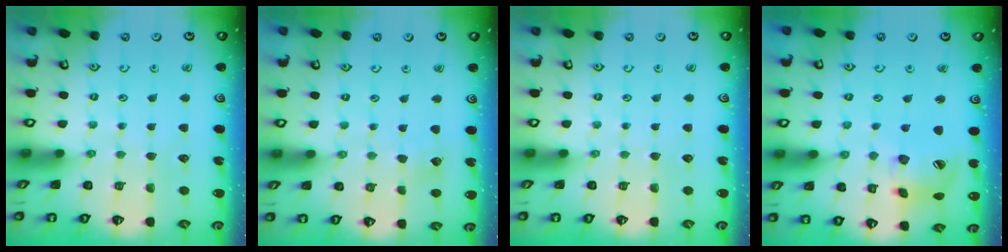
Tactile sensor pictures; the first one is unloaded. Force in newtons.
{"total": 5.3, "press": 5.3, "slide": 0.6}
{"total": 0.0}
{"total": 16.3, "press": 16.2, "slide": 2.2}